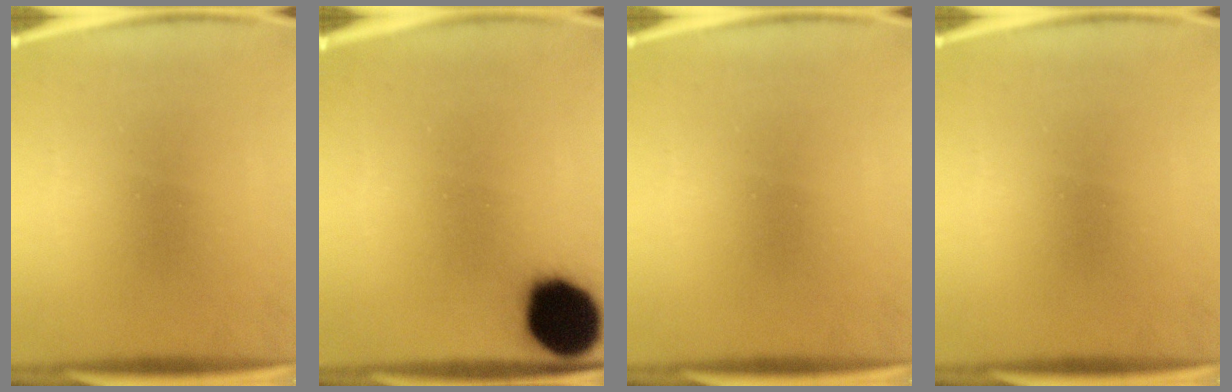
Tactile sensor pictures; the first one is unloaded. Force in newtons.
{"total": 17.9}
{"total": 0.0}
{"total": 0.0}